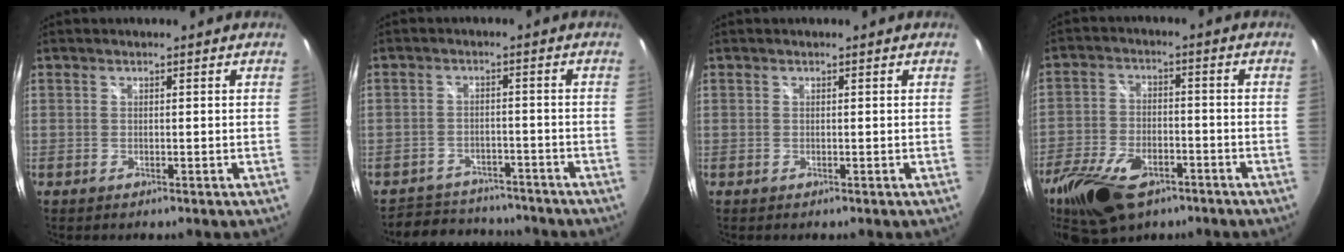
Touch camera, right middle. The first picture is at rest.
{"total": 10.2, "force": [-9.0, 4.3, 2.0], "torque": [-0.056, 0.019, -0.122]}
{"total": 0.0}
{"total": 16.1, "force": [-9.7, 8.6, 9.5], "torque": [-0.223, -0.021, -0.176]}